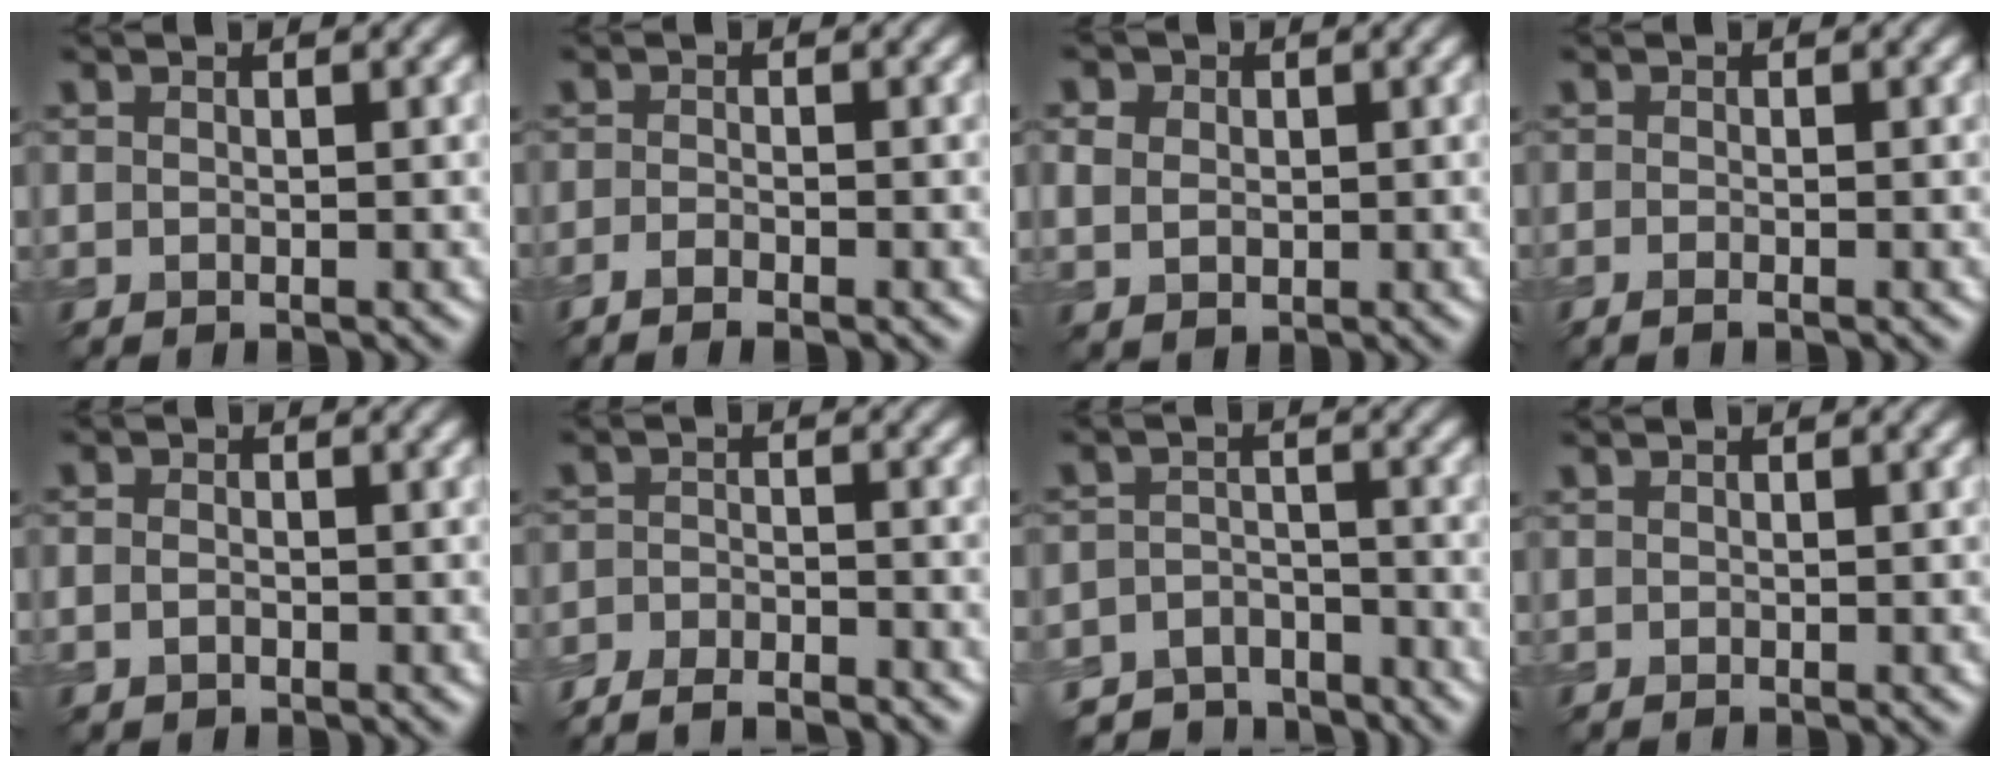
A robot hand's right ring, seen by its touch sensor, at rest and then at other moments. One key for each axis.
{"total": 1.8, "fx": -1.2, "fy": 0.3, "fz": 1.2, "tx": -0.023, "ty": -0.001, "tz": -0.027}
{"total": 4.1, "fx": 1.5, "fy": 3.2, "fz": 2.1, "tx": -0.036, "ty": 0.016, "tz": 0.005}
{"total": 1.1, "fx": -0.6, "fy": 0.3, "fz": 0.9, "tx": -0.009, "ty": -0.005, "tz": -0.014}
{"total": 1.2, "fx": -0.4, "fy": 0.8, "fz": 0.7, "tx": -0.014, "ty": 0.000, "tz": -0.011}
{"total": 6.4, "fx": -6.0, "fy": 1.6, "fz": 1.5, "tx": -0.017, "ty": -0.006, "tz": -0.091}
{"total": 5.9, "fx": -5.2, "fy": 2.7, "fz": 0.9, "tx": -0.009, "ty": -0.014, "tz": -0.091}
{"total": 0.0}